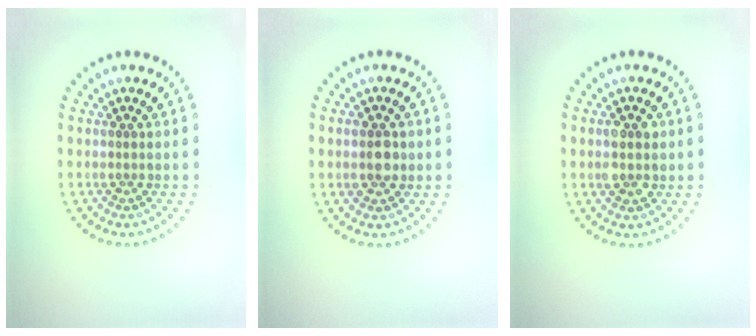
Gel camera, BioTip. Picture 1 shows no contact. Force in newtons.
{"total": 2.5, "press": 2.5, "slide": 0.2}
{"total": 2.4, "press": 2.4, "slide": 0.3}